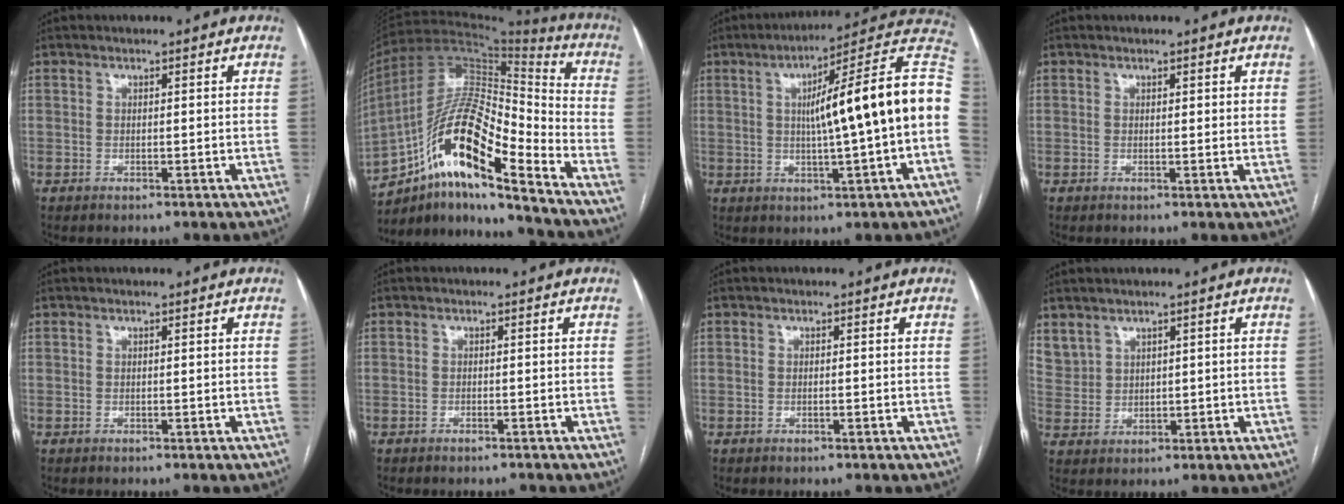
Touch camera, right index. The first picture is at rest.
{"total": 19.1, "force": [-10.4, 3.7, 15.5], "torque": [-0.301, 0.017, -0.179]}
{"total": 17.8, "force": [0.9, -0.1, 17.8], "torque": [-0.232, 0.035, 0.006]}
{"total": 1.0, "force": [0.6, 0.3, 0.7], "torque": [-0.012, -0.002, 0.007]}
{"total": 0.0}
{"total": 0.7, "force": [-0.7, 0.2, 0.1], "torque": [-0.009, -0.001, -0.007]}
{"total": 0.0}
{"total": 4.5, "force": [3.3, 2.9, 0.8], "torque": [-0.020, 0.007, 0.080]}